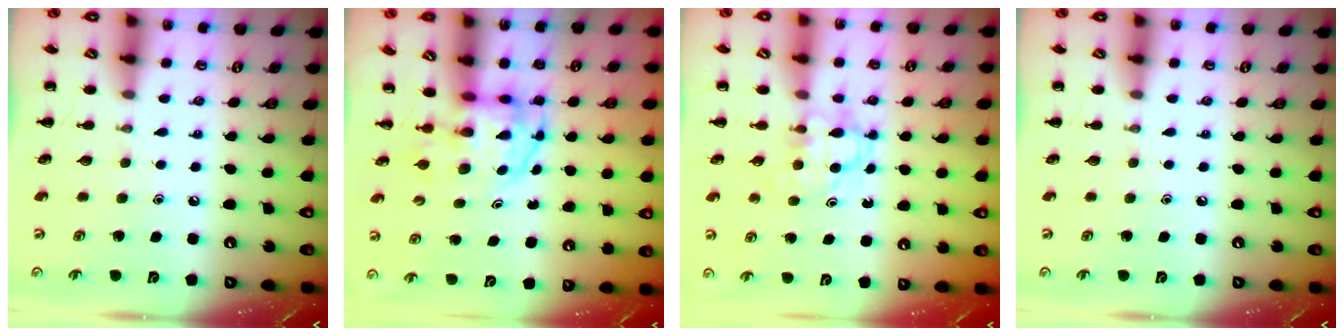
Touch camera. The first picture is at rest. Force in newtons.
{"total": 3.6, "press": 3.5, "slide": 0.6}
{"total": 4.9, "press": 4.8, "slide": 0.9}
{"total": 0.0}